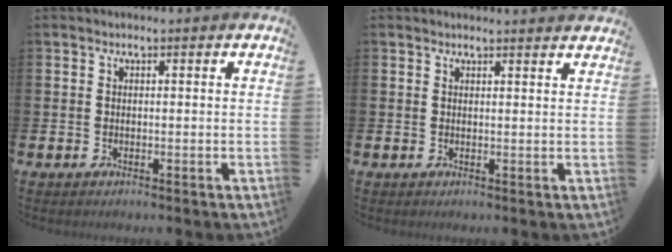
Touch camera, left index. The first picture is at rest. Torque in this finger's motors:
{"motor_torque": [1.07, -1.07, 0.06, 0.00]}